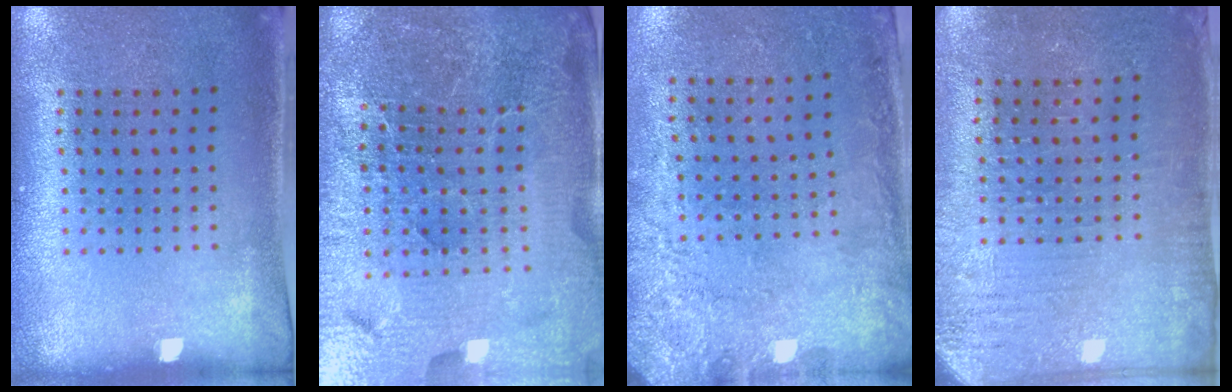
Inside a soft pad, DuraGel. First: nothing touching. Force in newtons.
{"total": 6.6, "press": 5.9, "slide": 3.0}
{"total": 2.7, "press": 2.0, "slide": 1.8}
{"total": 3.0, "press": 2.8, "slide": 1.0}